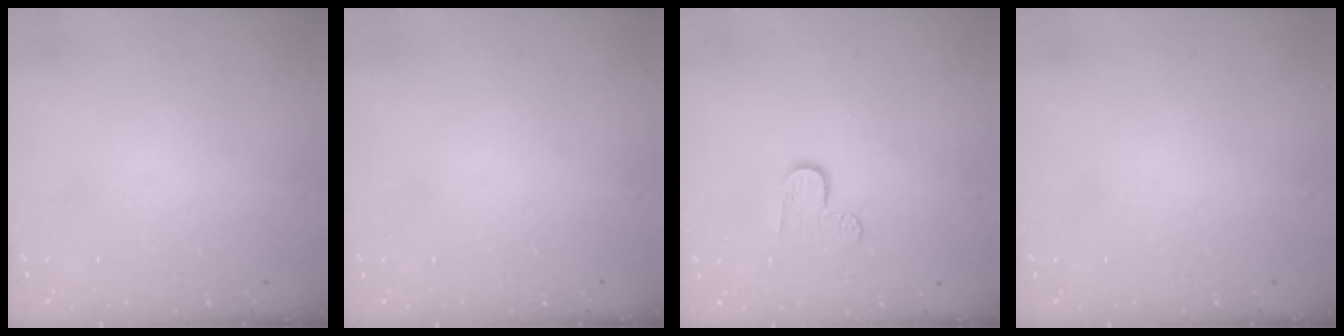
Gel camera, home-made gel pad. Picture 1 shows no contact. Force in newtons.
{"total": 0.0}
{"total": 5.6, "press": 5.6, "slide": 0.5}
{"total": 0.0}